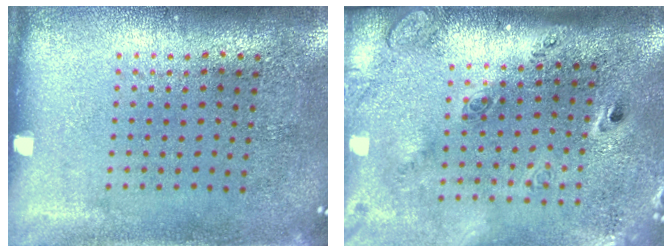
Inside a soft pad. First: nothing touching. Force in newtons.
{"total": 2.8, "press": 1.9, "slide": 2.0}